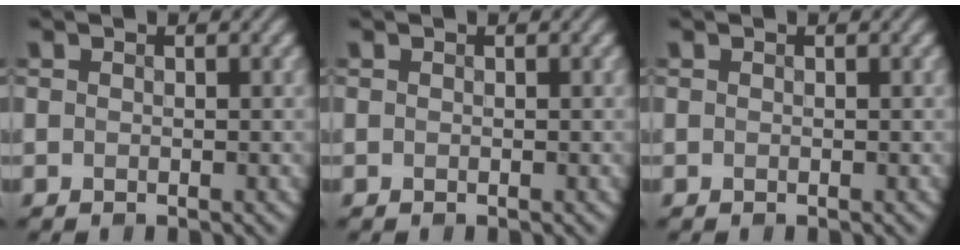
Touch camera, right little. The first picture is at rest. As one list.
[{"total": 0.0}, {"total": 0.0}]